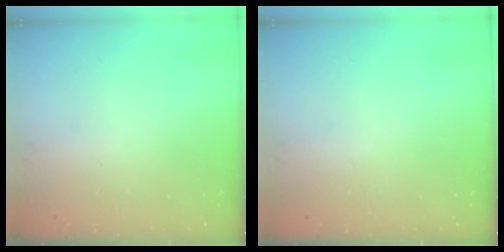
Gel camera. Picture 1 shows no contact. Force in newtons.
{"total": 0.0}